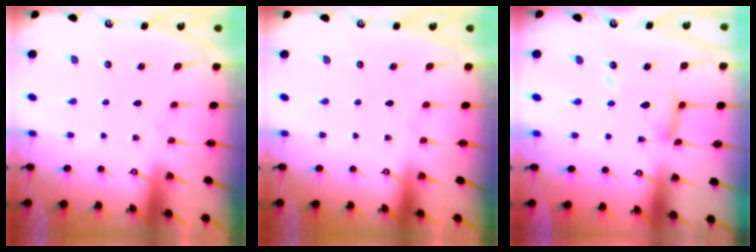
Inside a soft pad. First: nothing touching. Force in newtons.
{"total": 0.0}
{"total": 11.5, "press": 11.5, "slide": 0.9}